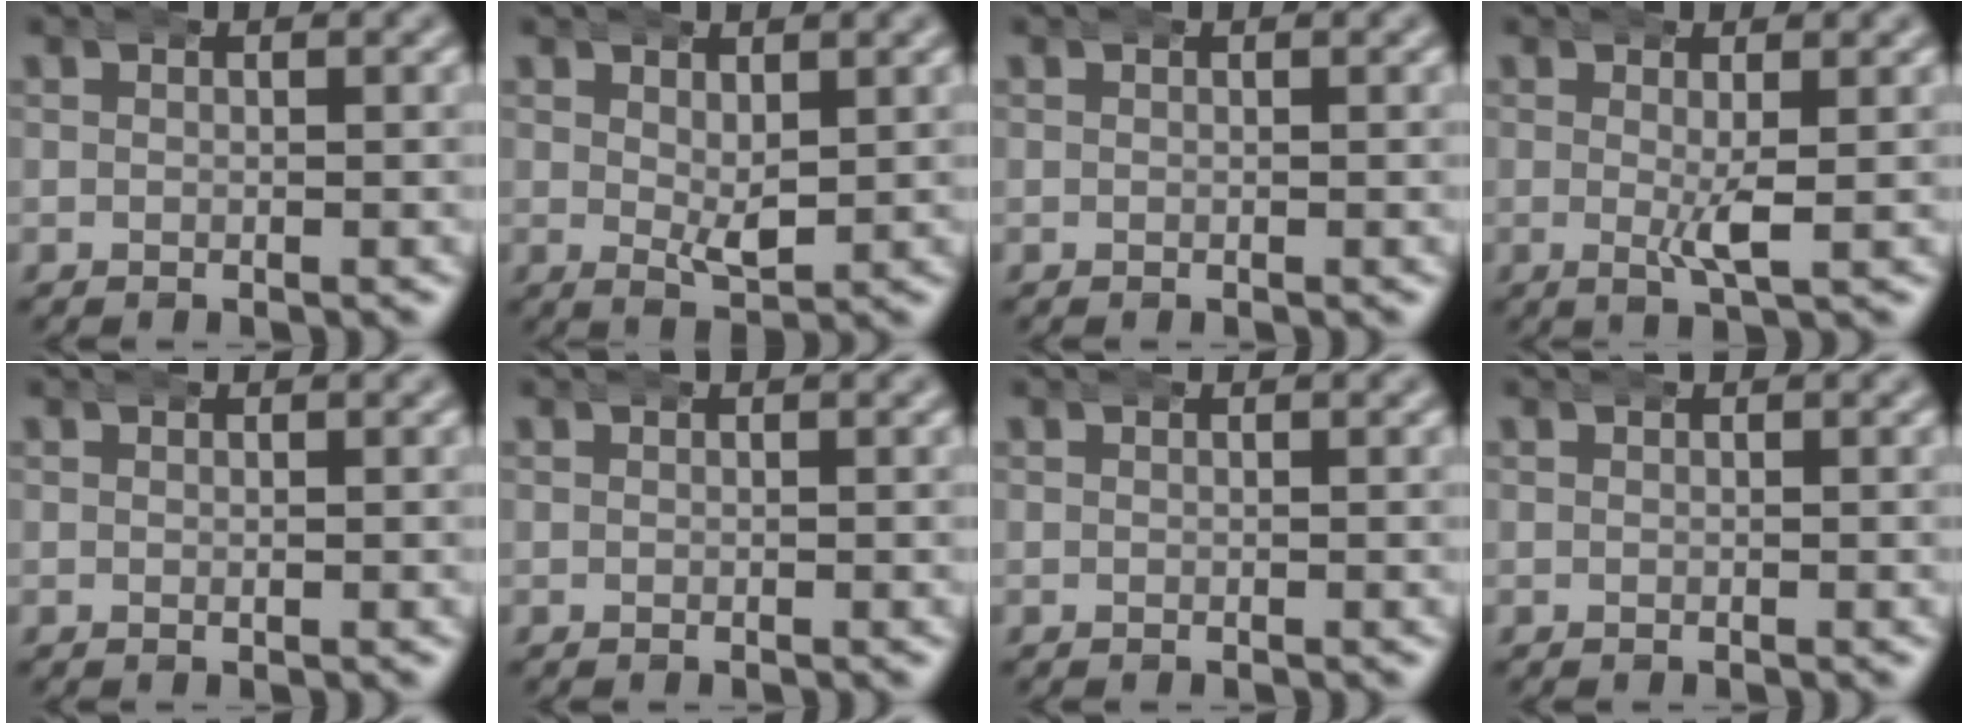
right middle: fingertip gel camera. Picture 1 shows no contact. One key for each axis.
{"total": 2.3, "fx": 0.8, "fy": 0.9, "fz": 2.0, "tx": -0.037, "ty": -0.018, "tz": 0.023}
{"total": 0.0}
{"total": 2.0, "fx": 0.1, "fy": 0.1, "fz": 1.9, "tx": -0.043, "ty": -0.014, "tz": 0.008}
{"total": 0.0}
{"total": 0.0}
{"total": 0.0}
{"total": 0.0}